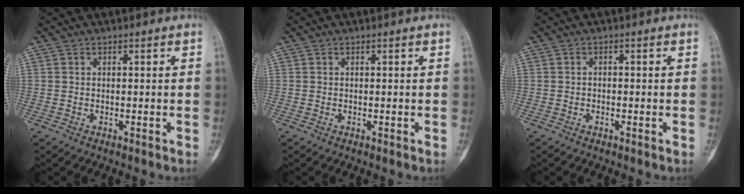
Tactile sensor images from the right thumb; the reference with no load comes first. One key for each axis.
{"total": 0.0}
{"total": 0.6, "fx": -0.3, "fy": 0.4, "fz": 0.4, "tx": -0.004, "ty": 0.002, "tz": -0.008}